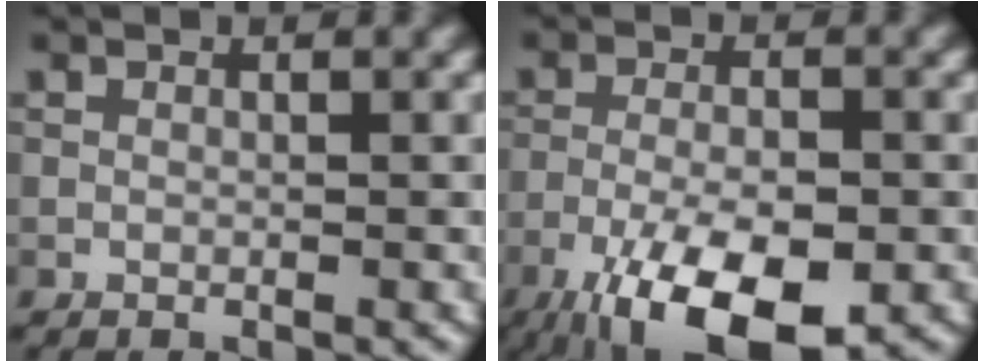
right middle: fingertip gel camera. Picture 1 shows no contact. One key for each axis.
{"total": 10.1, "fx": -5.6, "fy": 3.7, "fz": 7.6, "tx": -0.146, "ty": -0.021, "tz": -0.095}